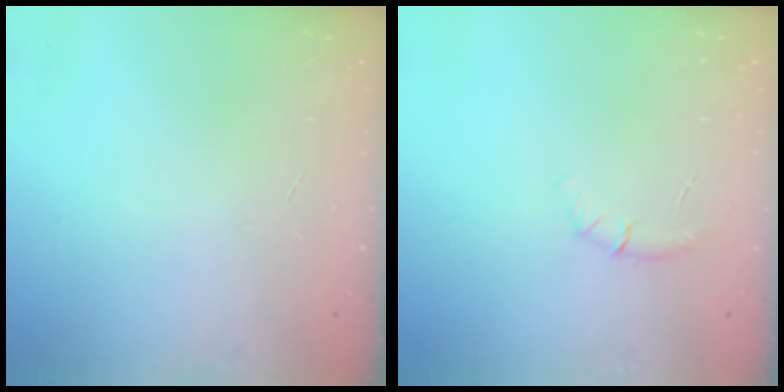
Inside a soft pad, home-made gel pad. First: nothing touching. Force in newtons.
{"total": 5.4, "press": 5.1, "slide": 1.6}